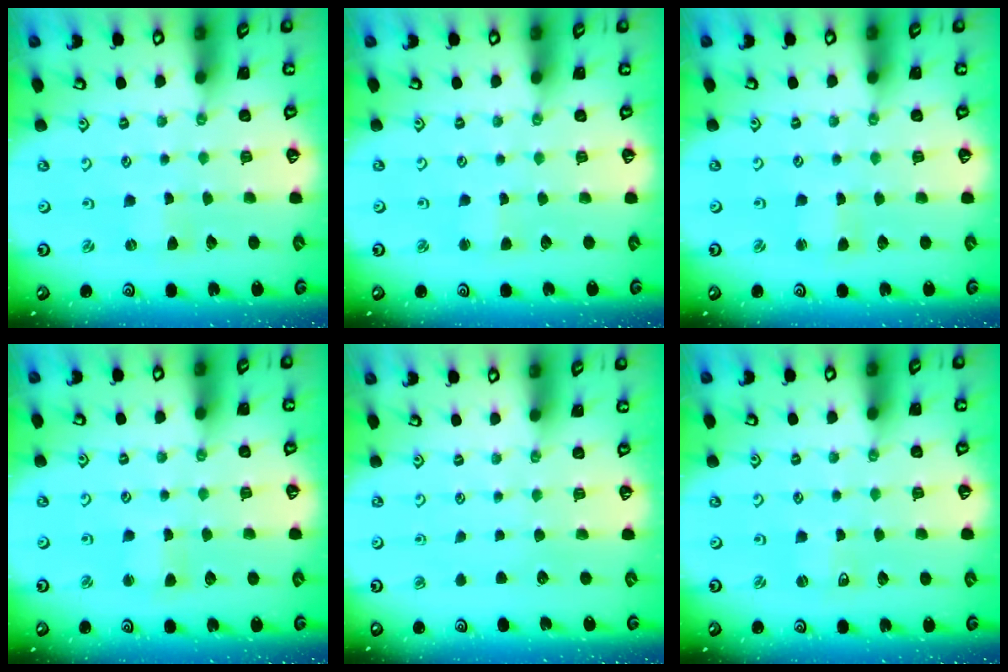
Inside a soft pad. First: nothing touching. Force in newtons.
{"total": 1.2, "press": 1.2, "slide": 0.2}
{"total": 0.7, "press": 0.7, "slide": 0.2}
{"total": 1.9, "press": 1.9, "slide": 0.2}
{"total": 0.0}
{"total": 2.3, "press": 2.3, "slide": 0.4}